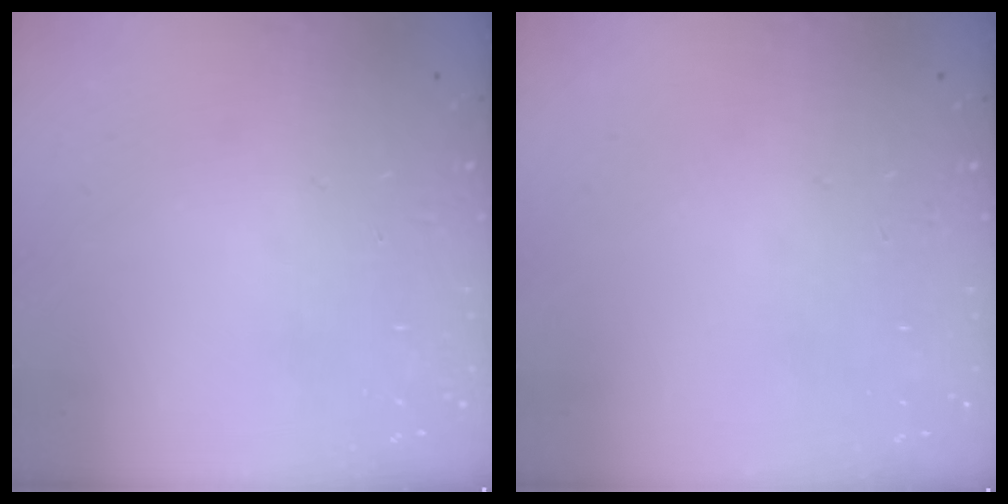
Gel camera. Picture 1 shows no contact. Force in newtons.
{"total": 0.0}